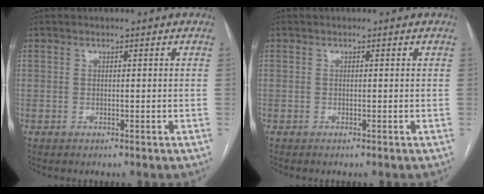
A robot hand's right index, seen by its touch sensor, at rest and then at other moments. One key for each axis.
{"total": 0.0}